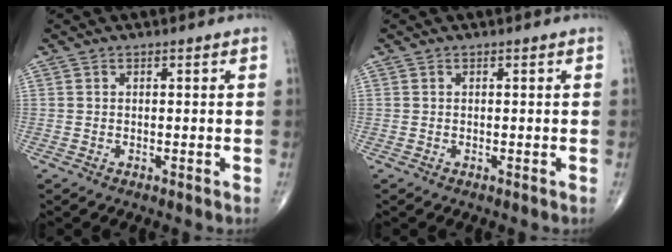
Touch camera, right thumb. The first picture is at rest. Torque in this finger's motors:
{"motor_torque": [-0.11, 0.11, 0.00, 0.00, 0.00]}